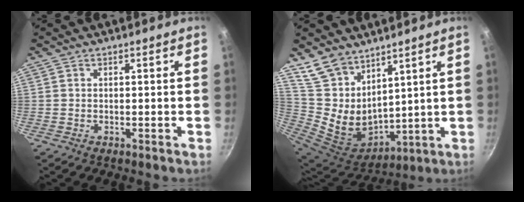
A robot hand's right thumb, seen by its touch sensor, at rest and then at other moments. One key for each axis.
{"total": 15.8, "fx": 10.5, "fy": 9.5, "fz": 7.1, "tx": -0.122, "ty": -0.066, "tz": 0.226}